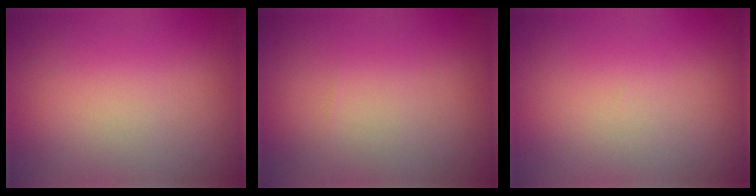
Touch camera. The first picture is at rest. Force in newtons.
{"total": 0.0}
{"total": 0.0}